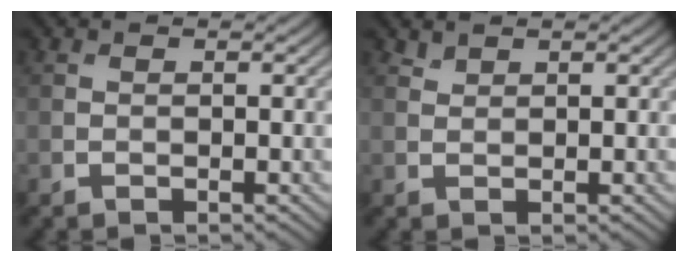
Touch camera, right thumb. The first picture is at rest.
{"total": 1.0, "force": [0.9, 0.2, 0.2], "torque": [-0.005, -0.001, 0.022]}